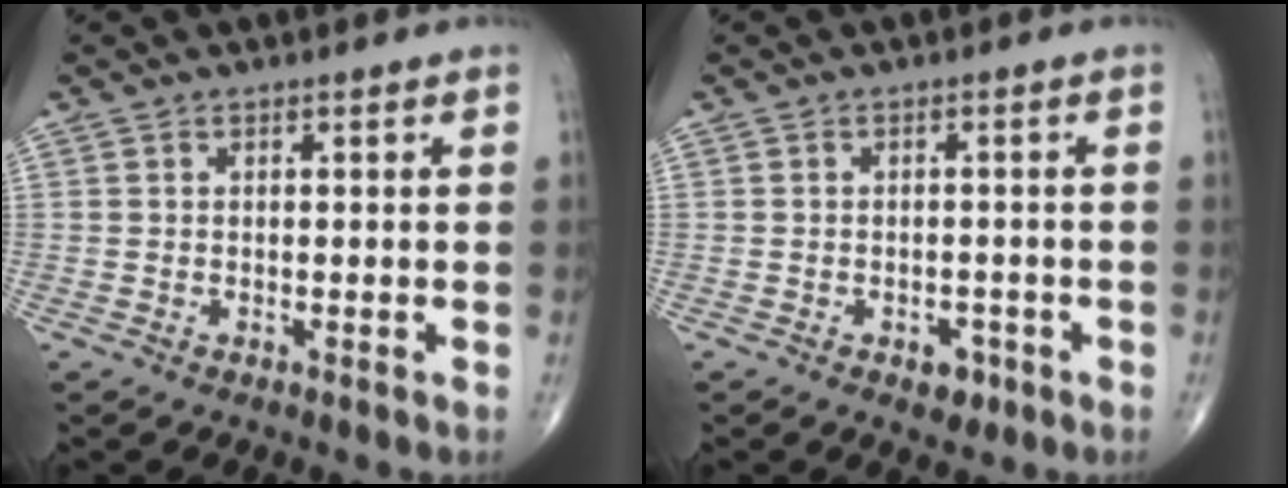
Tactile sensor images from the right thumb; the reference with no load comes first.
{"total": 3.0, "force": [-1.5, 2.0, 1.7], "torque": [-0.008, 0.005, -0.017]}